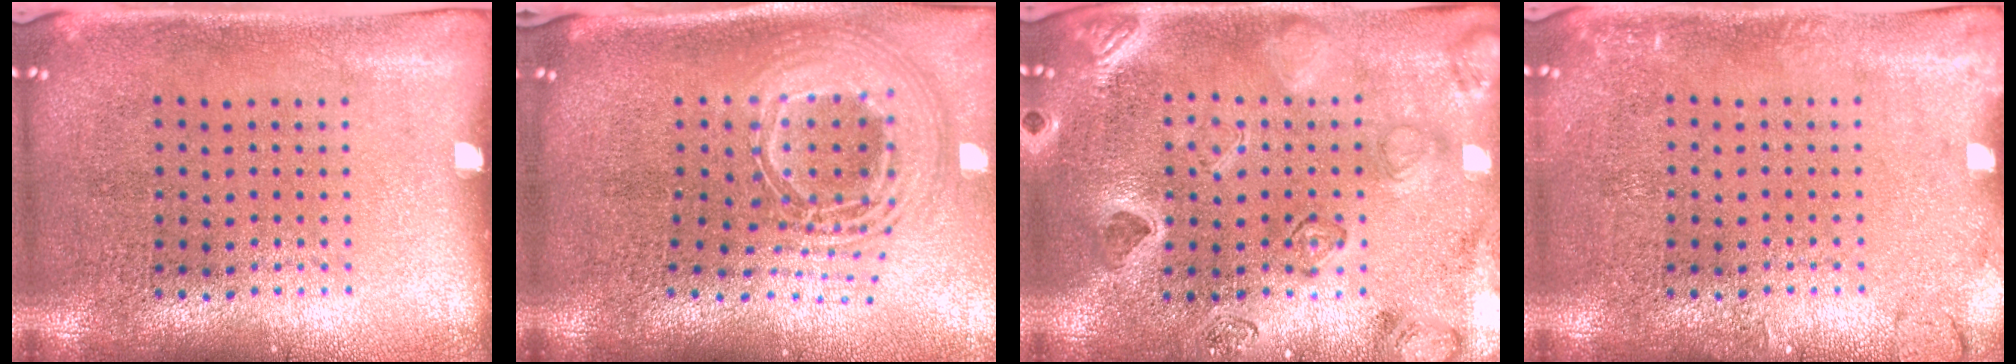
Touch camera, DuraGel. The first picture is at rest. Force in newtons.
{"total": 2.7, "press": 1.8, "slide": 2.0}
{"total": 2.5, "press": 2.4, "slide": 0.6}
{"total": 1.7, "press": 1.7, "slide": 0.3}